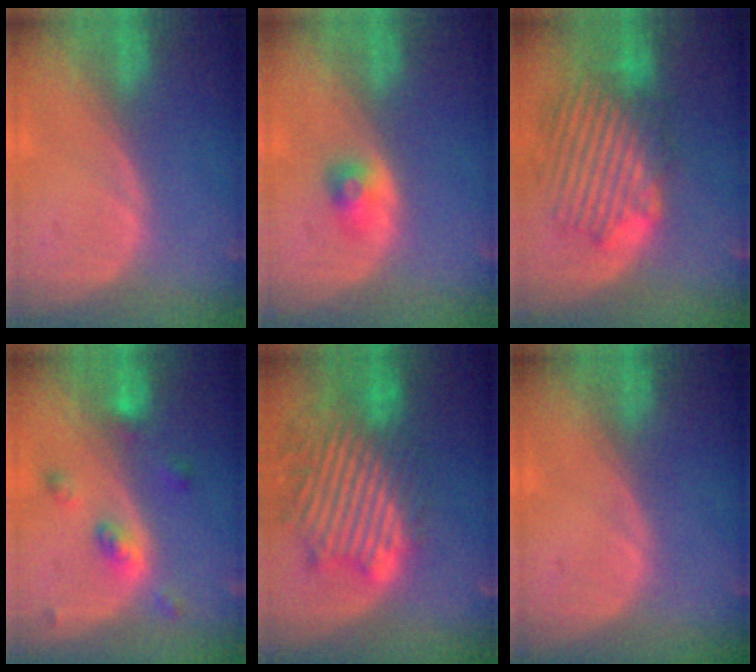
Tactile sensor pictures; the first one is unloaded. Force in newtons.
{"total": 2.6, "press": 2.4, "slide": 1.2}
{"total": 9.6, "press": 9.6, "slide": 0.4}
{"total": 5.2, "press": 4.5, "slide": 2.6}
{"total": 13.5, "press": 11.8, "slide": 6.5}
{"total": 0.0}